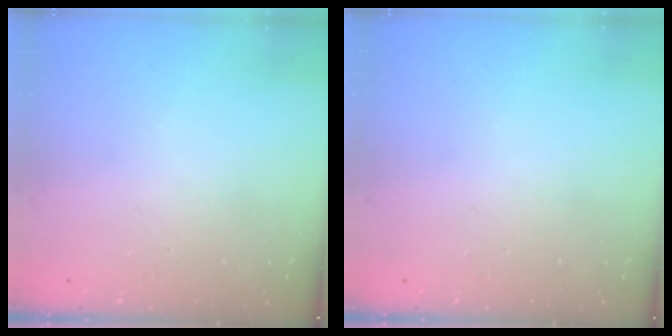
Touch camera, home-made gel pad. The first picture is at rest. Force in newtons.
{"total": 0.0}